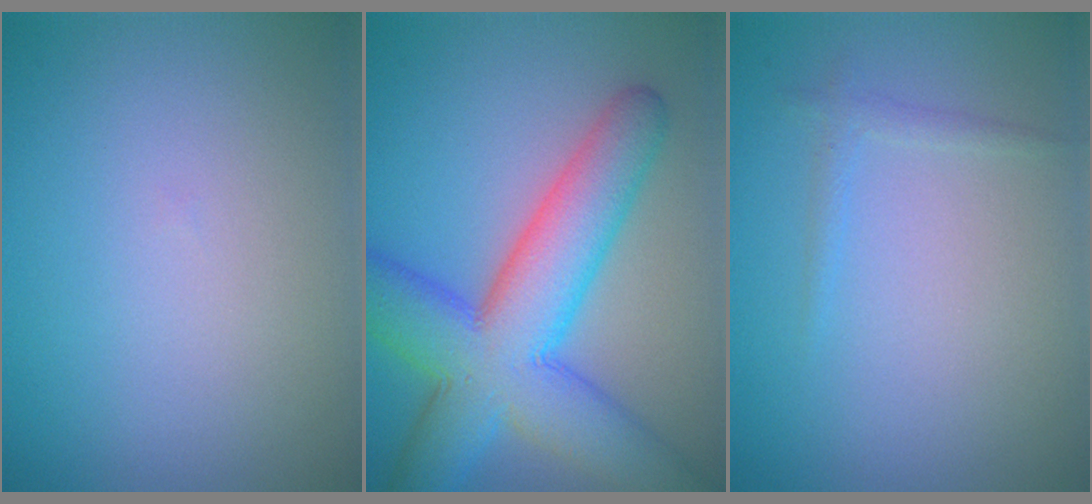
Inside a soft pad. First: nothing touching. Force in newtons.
{"total": 10.5, "press": 10.5, "slide": 0.2}
{"total": 0.9, "press": 0.9, "slide": 0.1}